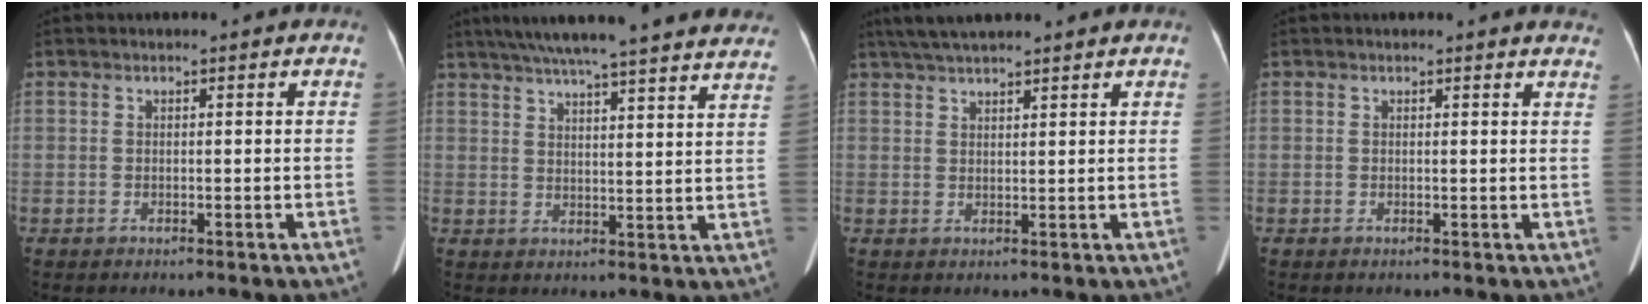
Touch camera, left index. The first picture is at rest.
{"total": 28.5, "force": [25.4, 2.1, 12.9], "torque": [-0.206, -0.012, 0.315]}
{"total": 7.1, "force": [6.0, 0.8, 3.6], "torque": [-0.058, 0.039, 0.100]}
{"total": 5.1, "force": [5.0, 0.8, 0.9], "torque": [0.008, -0.015, 0.023]}